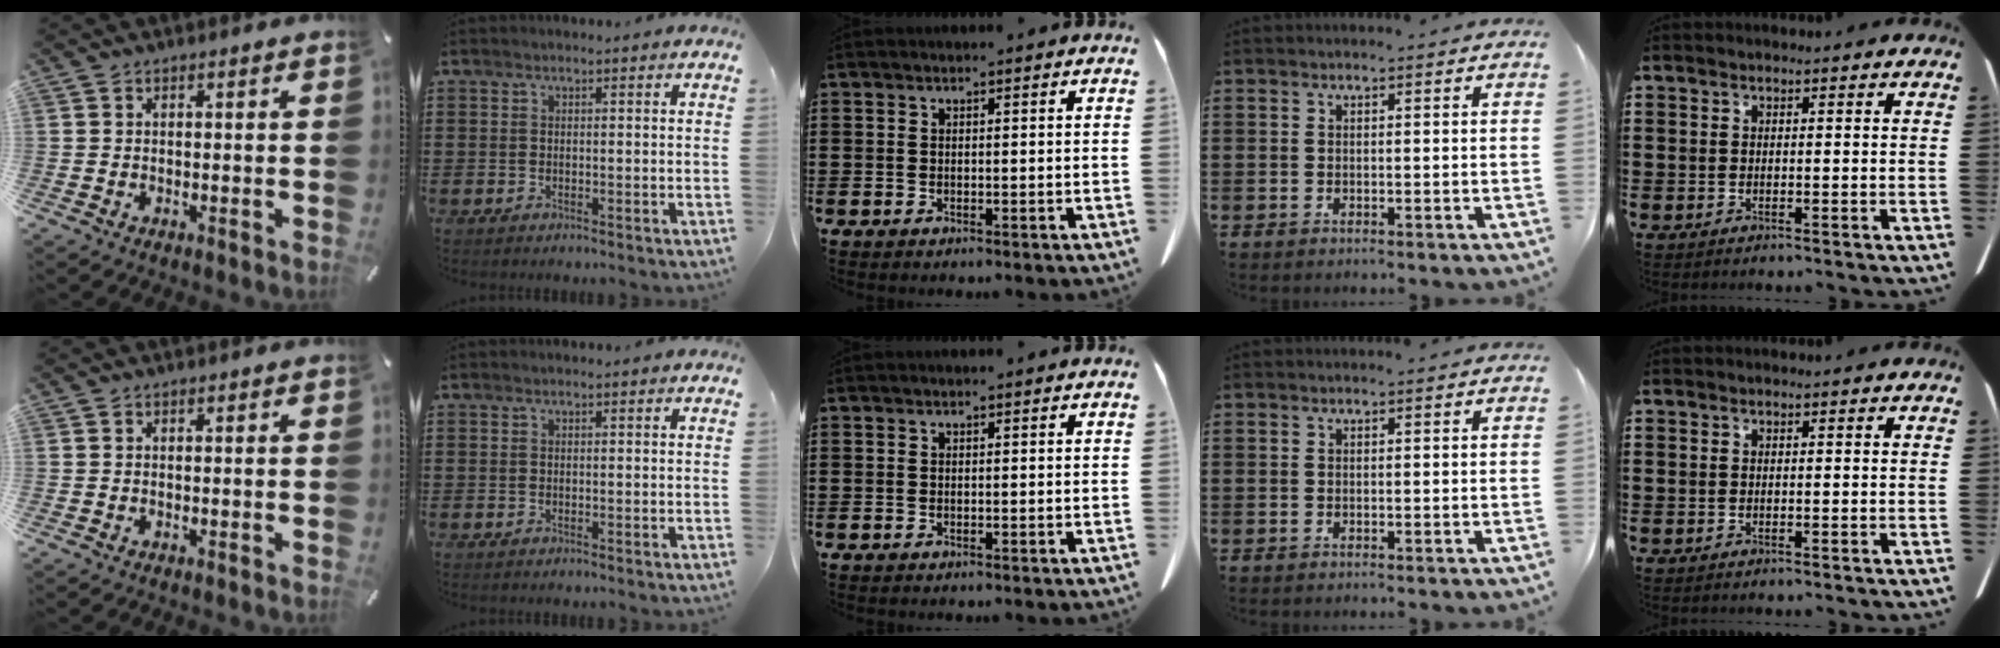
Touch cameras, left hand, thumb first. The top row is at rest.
{}